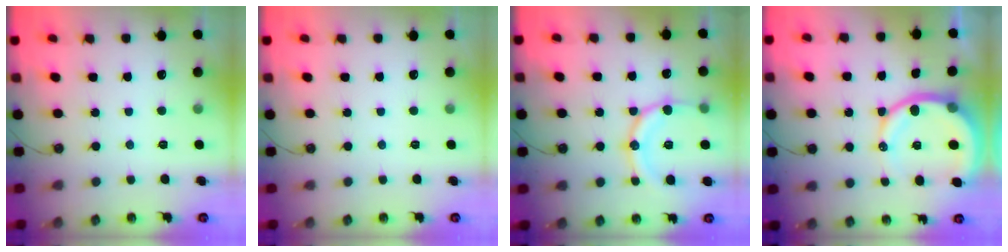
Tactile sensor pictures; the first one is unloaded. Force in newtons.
{"total": 0.0}
{"total": 15.7, "press": 15.4, "slide": 3.0}
{"total": 14.5, "press": 14.4, "slide": 1.8}